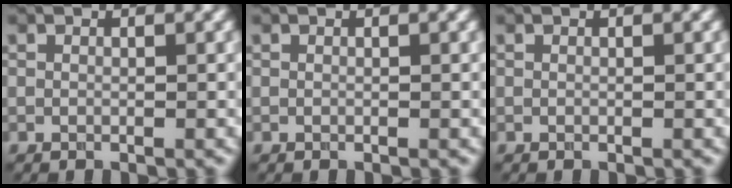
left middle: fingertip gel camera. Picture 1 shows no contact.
{"total": 0.0}
{"total": 0.0}